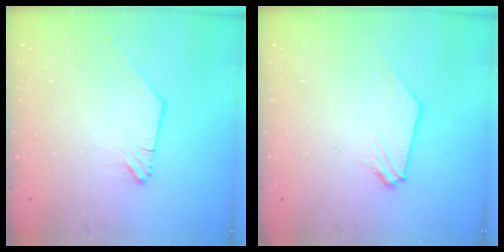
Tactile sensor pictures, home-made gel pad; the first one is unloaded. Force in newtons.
{"total": 0.0}